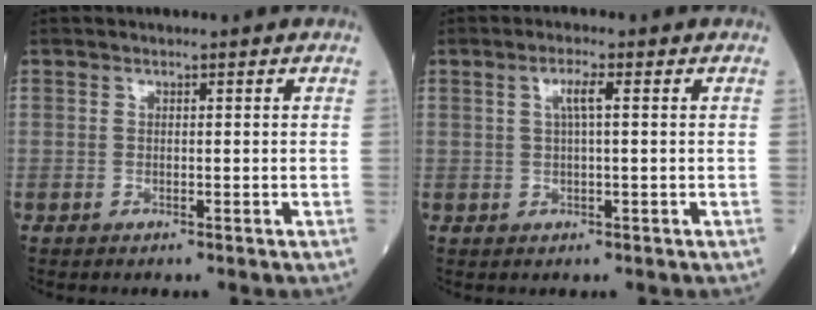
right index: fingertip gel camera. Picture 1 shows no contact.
{"total": 2.6, "force": [0.7, 0.1, 2.5], "torque": [-0.050, 0.005, 0.013]}